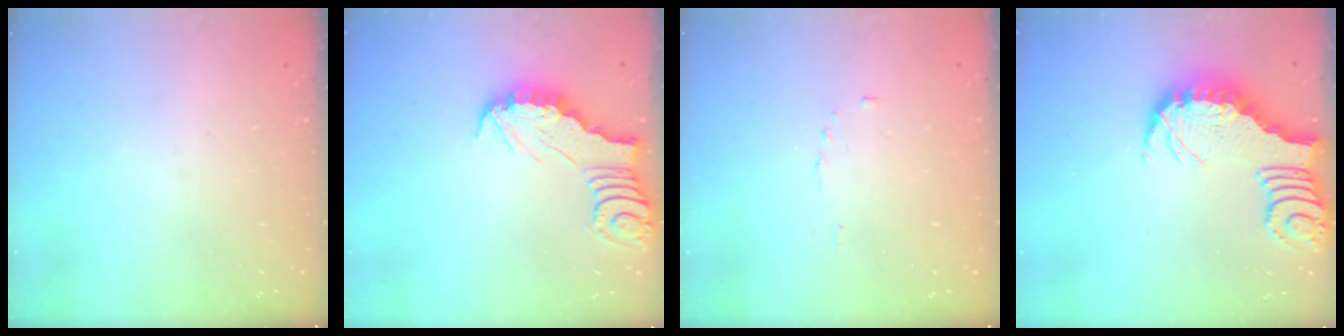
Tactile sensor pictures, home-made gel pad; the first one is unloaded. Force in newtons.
{"total": 2.9, "press": 2.9, "slide": 0.3}
{"total": 2.0, "press": 2.0, "slide": 0.3}
{"total": 3.2, "press": 3.2, "slide": 0.5}